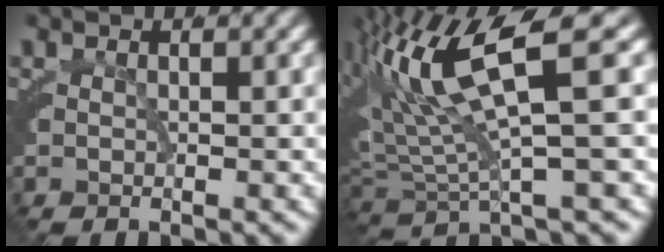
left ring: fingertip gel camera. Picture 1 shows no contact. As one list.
[{"total": 7.5, "force": [2.3, 2.4, 6.7], "torque": [-0.130, 0.015, 0.036]}]